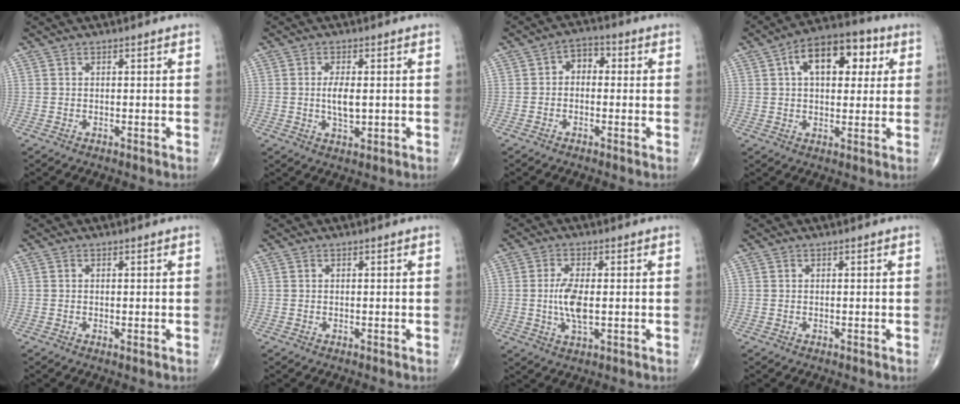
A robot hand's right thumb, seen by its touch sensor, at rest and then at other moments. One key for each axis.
{"total": 4.9, "fx": 0.0, "fy": 2.1, "fz": 4.4, "tx": -0.080, "ty": -0.007, "tz": 0.000}
{"total": 4.2, "fx": 0.0, "fy": 3.1, "fz": 2.9, "tx": -0.020, "ty": 0.017, "tz": -0.015}
{"total": 14.1, "fx": 4.3, "fy": 8.0, "fz": 10.8, "tx": -0.135, "ty": 0.018, "tz": 0.061}
{"total": 0.6, "fx": -0.1, "fy": 0.2, "fz": 0.6, "tx": -0.014, "ty": -0.004, "tz": -0.003}
{"total": 0.0}
{"total": 6.3, "fx": -0.2, "fy": 2.5, "fz": 5.8, "tx": -0.123, "ty": -0.007, "tz": -0.006}
{"total": 0.0}